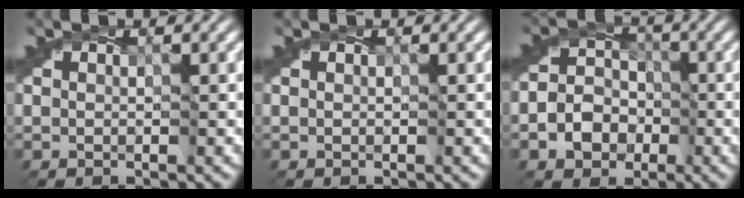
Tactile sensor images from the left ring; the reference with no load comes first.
{"total": 0.0}
{"total": 4.0, "force": [-1.4, 3.3, 1.9], "torque": [-0.026, 0.002, -0.028]}